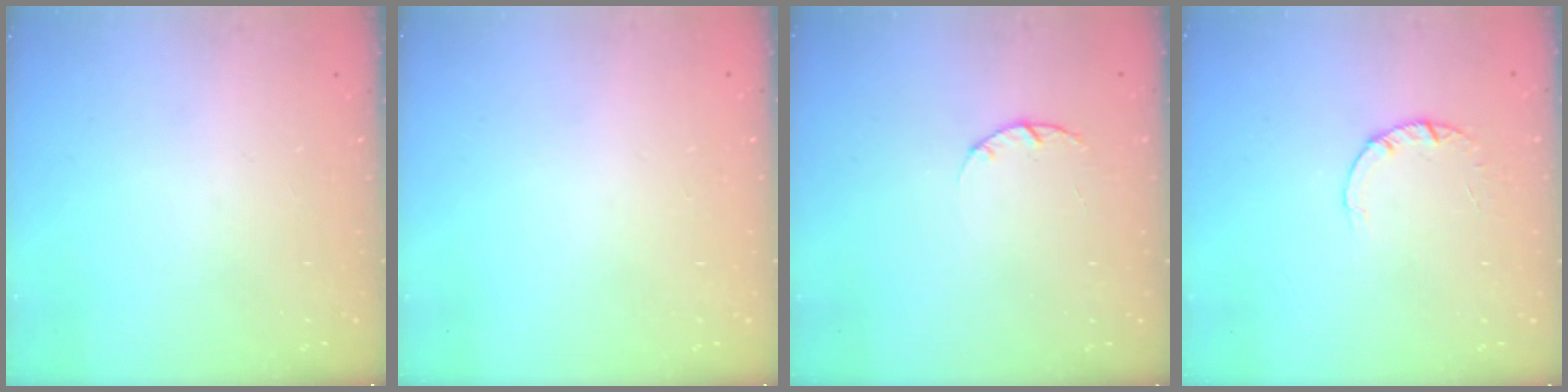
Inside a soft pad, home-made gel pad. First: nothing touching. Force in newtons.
{"total": 2.6, "press": 2.6, "slide": 0.2}
{"total": 2.0, "press": 1.9, "slide": 0.4}
{"total": 1.8, "press": 1.8, "slide": 0.1}